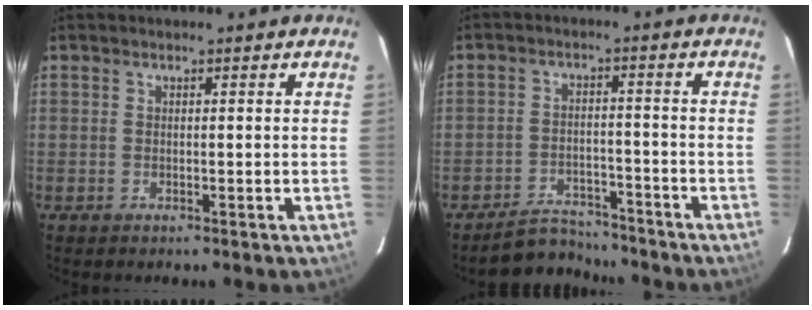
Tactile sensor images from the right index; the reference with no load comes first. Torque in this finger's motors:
{"motor_torque": [-0.04, -0.02, -0.21, -0.16]}